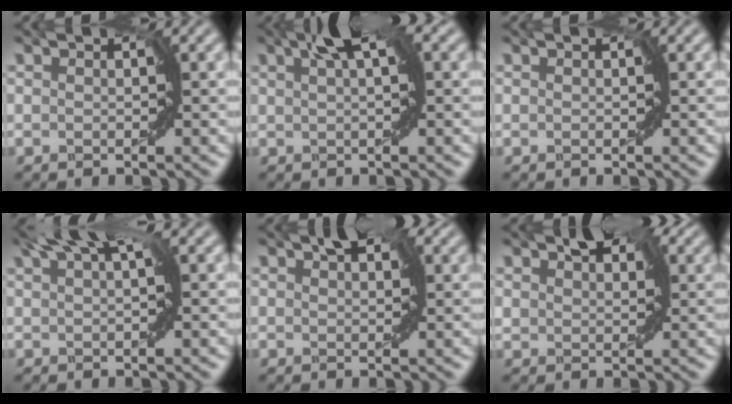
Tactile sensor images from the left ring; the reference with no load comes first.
{"total": 3.4, "force": [1.4, 0.5, 3.0], "torque": [-0.055, 0.014, 0.016]}
{"total": 0.0}
{"total": 3.1, "force": [1.7, 0.3, 2.5], "torque": [-0.041, 0.009, 0.025]}
{"total": 3.1, "force": [1.6, 1.5, 2.2], "torque": [-0.025, 0.010, 0.014]}
{"total": 4.1, "force": [2.4, 2.5, 2.1], "torque": [-0.031, 0.002, 0.033]}